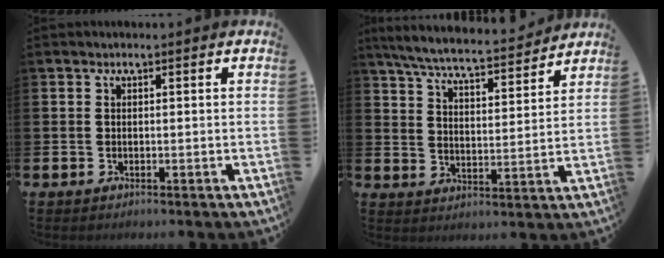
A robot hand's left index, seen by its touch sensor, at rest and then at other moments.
{"total": 6.9, "force": [6.5, 0.7, 2.1], "torque": [-0.069, -0.045, 0.112]}